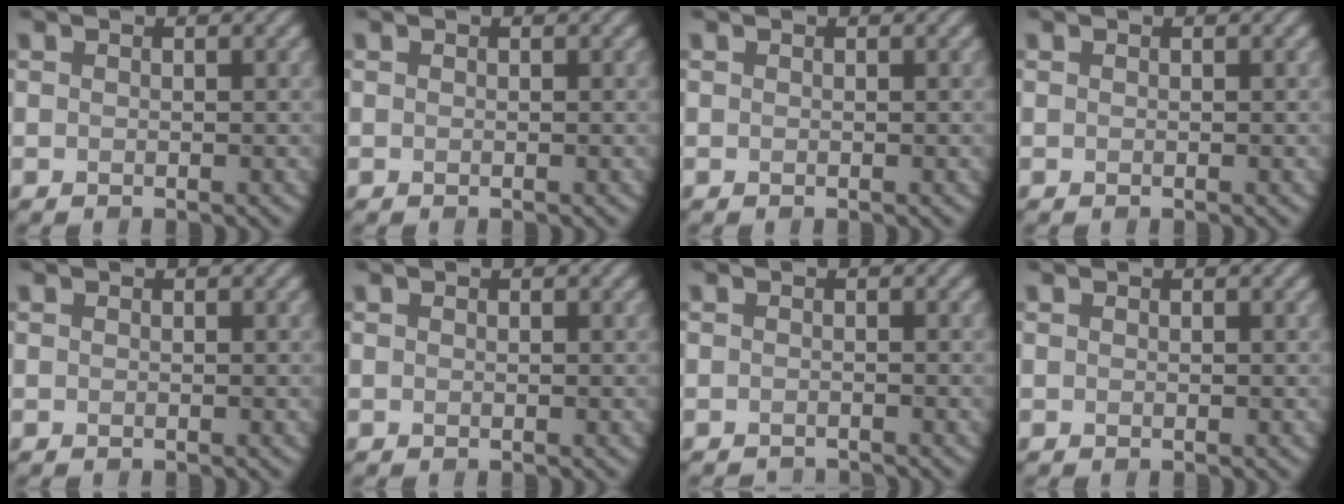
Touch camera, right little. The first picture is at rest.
{"total": 0.0}
{"total": 0.0}
{"total": 0.0}
{"total": 0.0}
{"total": 0.0}
{"total": 1.4, "force": [-1.4, 0.1, 0.2], "torque": [0.002, -0.005, -0.024]}
{"total": 0.0}